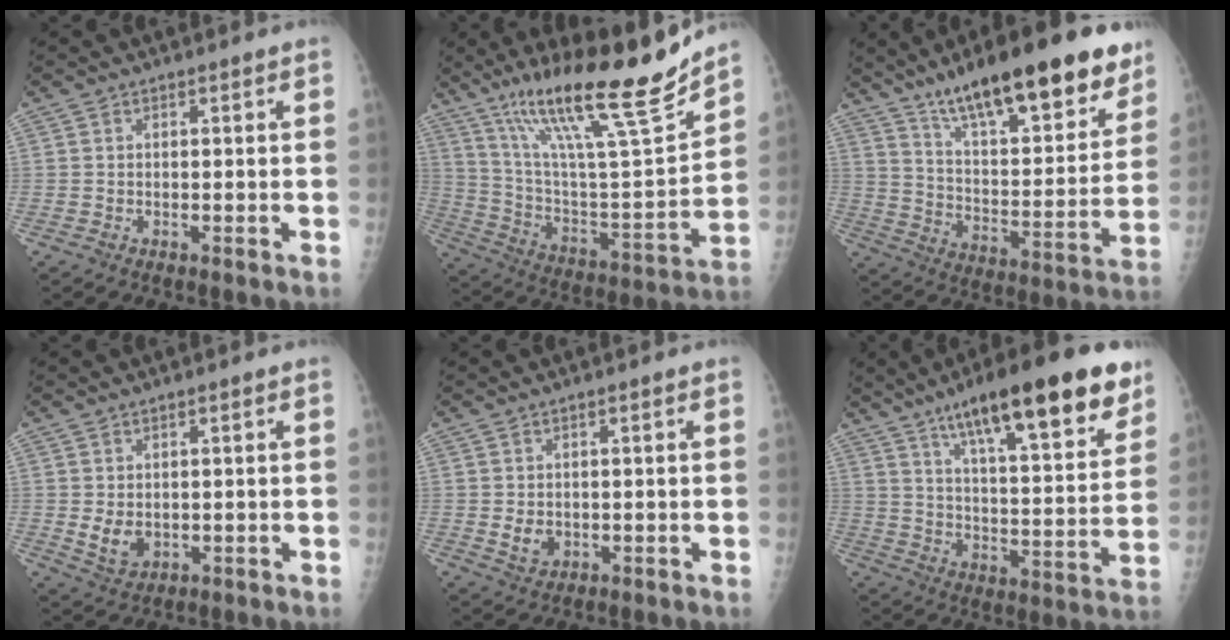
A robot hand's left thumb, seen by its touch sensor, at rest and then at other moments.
{"total": 25.2, "force": [17.9, 3.3, 17.5], "torque": [-0.272, -0.070, 0.314]}
{"total": 25.5, "force": [17.4, 7.5, 17.2], "torque": [-0.224, -0.057, 0.276]}
{"total": 3.9, "force": [0.1, 2.8, 2.7], "torque": [-0.034, -0.009, 0.013]}
{"total": 2.8, "force": [-0.1, 2.2, 1.7], "torque": [-0.022, -0.003, 0.006]}
{"total": 24.6, "force": [15.1, 6.3, 18.3], "torque": [-0.247, -0.042, 0.232]}